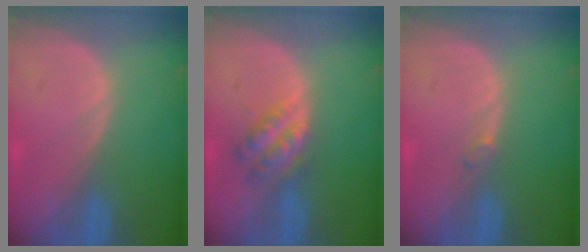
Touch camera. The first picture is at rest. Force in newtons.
{"total": 5.5, "press": 5.0, "slide": 2.4}
{"total": 0.9, "press": 0.8, "slide": 0.2}